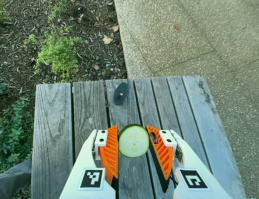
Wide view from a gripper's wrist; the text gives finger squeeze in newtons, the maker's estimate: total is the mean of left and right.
{"total": 6.0, "left": 6.1, "right": 6.0}